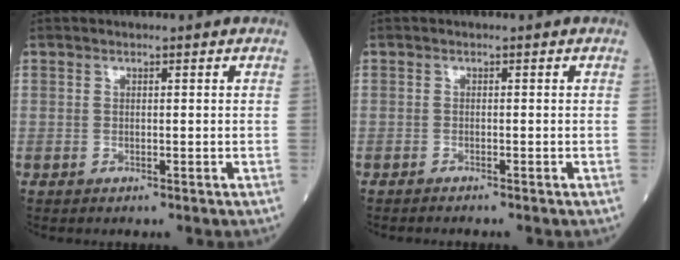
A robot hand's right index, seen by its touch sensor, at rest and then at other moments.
{"total": 1.3, "force": [-1.2, 0.0, 0.4], "torque": [-0.008, 0.000, -0.016]}